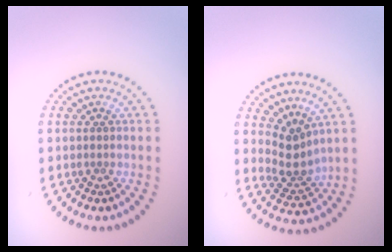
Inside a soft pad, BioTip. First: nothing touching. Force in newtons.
{"total": 2.9, "press": 2.0, "slide": 2.1}